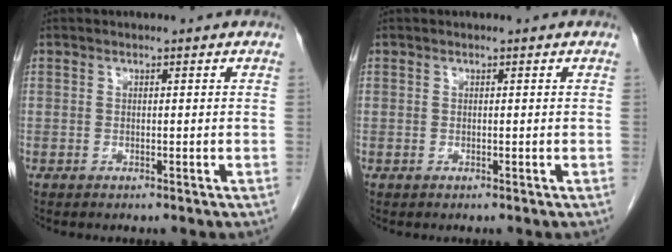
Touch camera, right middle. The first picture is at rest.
{"total": 0.0}